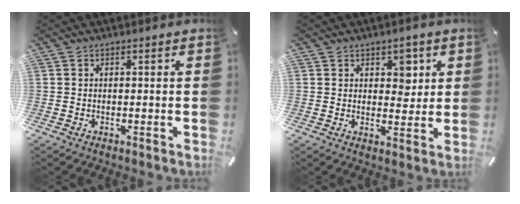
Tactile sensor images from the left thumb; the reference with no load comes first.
{"total": 4.9, "force": [2.0, 3.6, 2.5], "torque": [-0.011, -0.010, 0.026]}